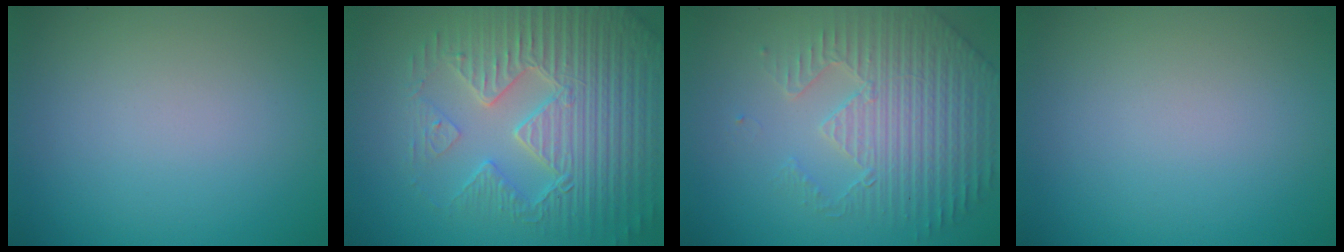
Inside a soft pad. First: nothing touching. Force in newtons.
{"total": 7.9, "press": 6.2, "slide": 4.9}
{"total": 5.3, "press": 4.7, "slide": 2.4}
{"total": 0.0}